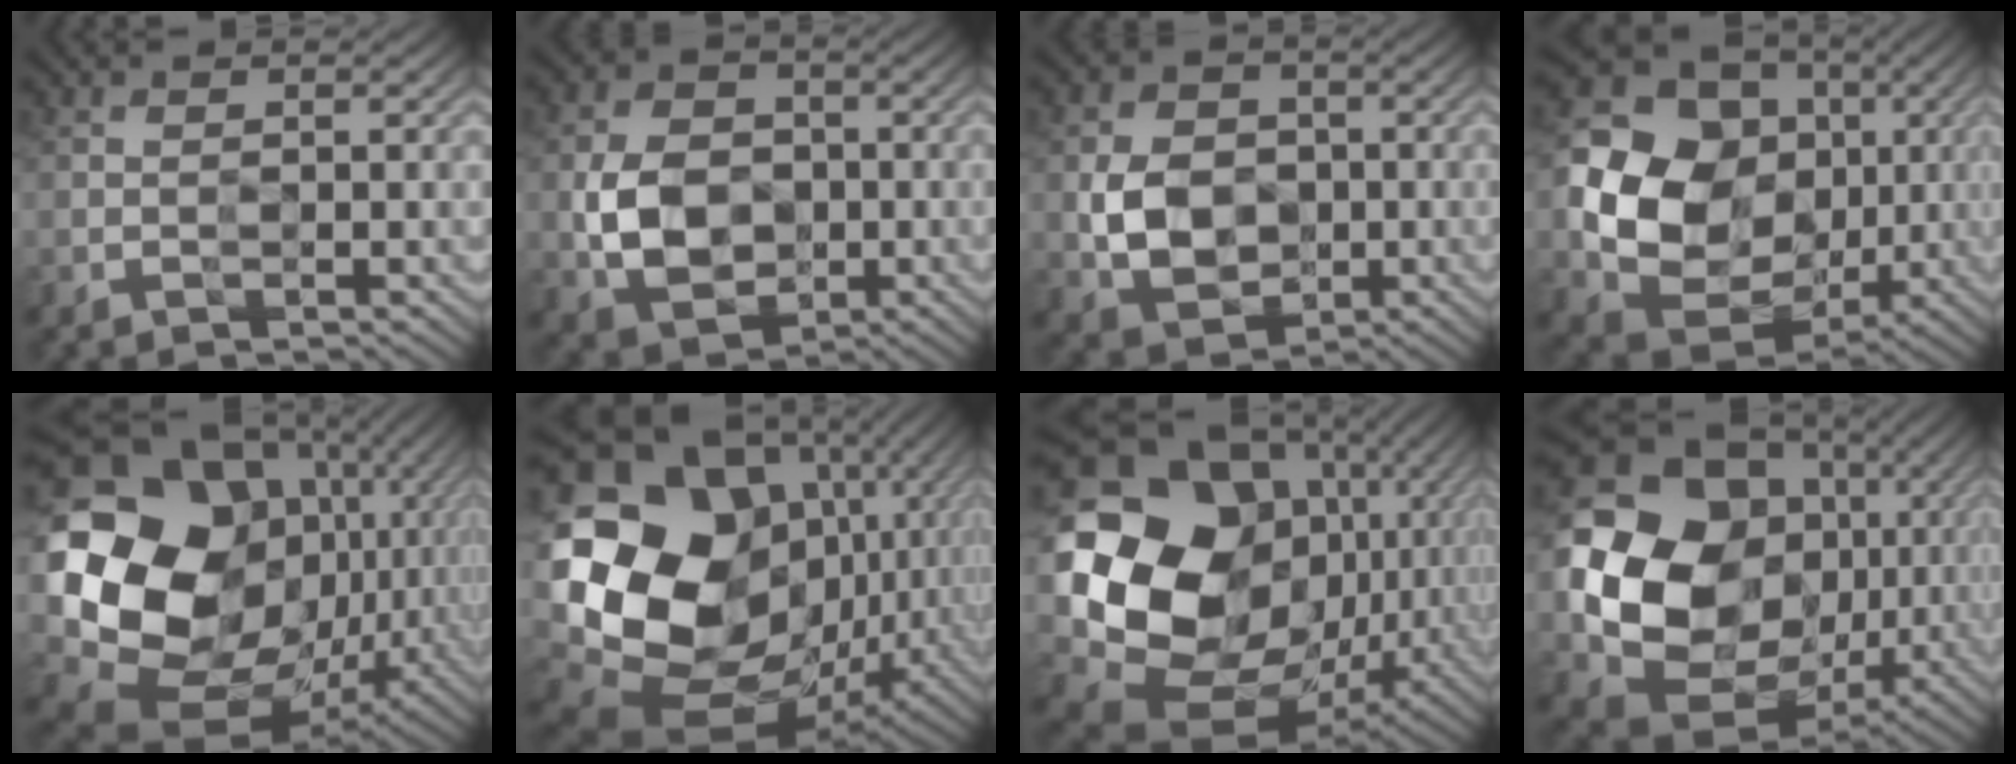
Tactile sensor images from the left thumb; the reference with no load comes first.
{"total": 7.7, "force": [-1.3, 6.1, 4.5], "torque": [-0.099, -0.009, -0.027]}
{"total": 6.8, "force": [-0.9, 5.6, 3.8], "torque": [-0.084, -0.009, -0.020]}
{"total": 17.3, "force": [0.0, 15.1, 8.4], "torque": [-0.203, -0.030, 0.020]}
{"total": 21.1, "force": [1.4, 17.2, 12.2], "torque": [-0.287, -0.050, 0.073]}
{"total": 22.3, "force": [-0.6, 18.1, 13.0], "torque": [-0.291, -0.046, 0.010]}
{"total": 21.0, "force": [1.6, 17.1, 12.2], "torque": [-0.284, -0.049, 0.077]}
{"total": 19.8, "force": [0.4, 16.8, 10.6], "torque": [-0.242, -0.045, 0.040]}